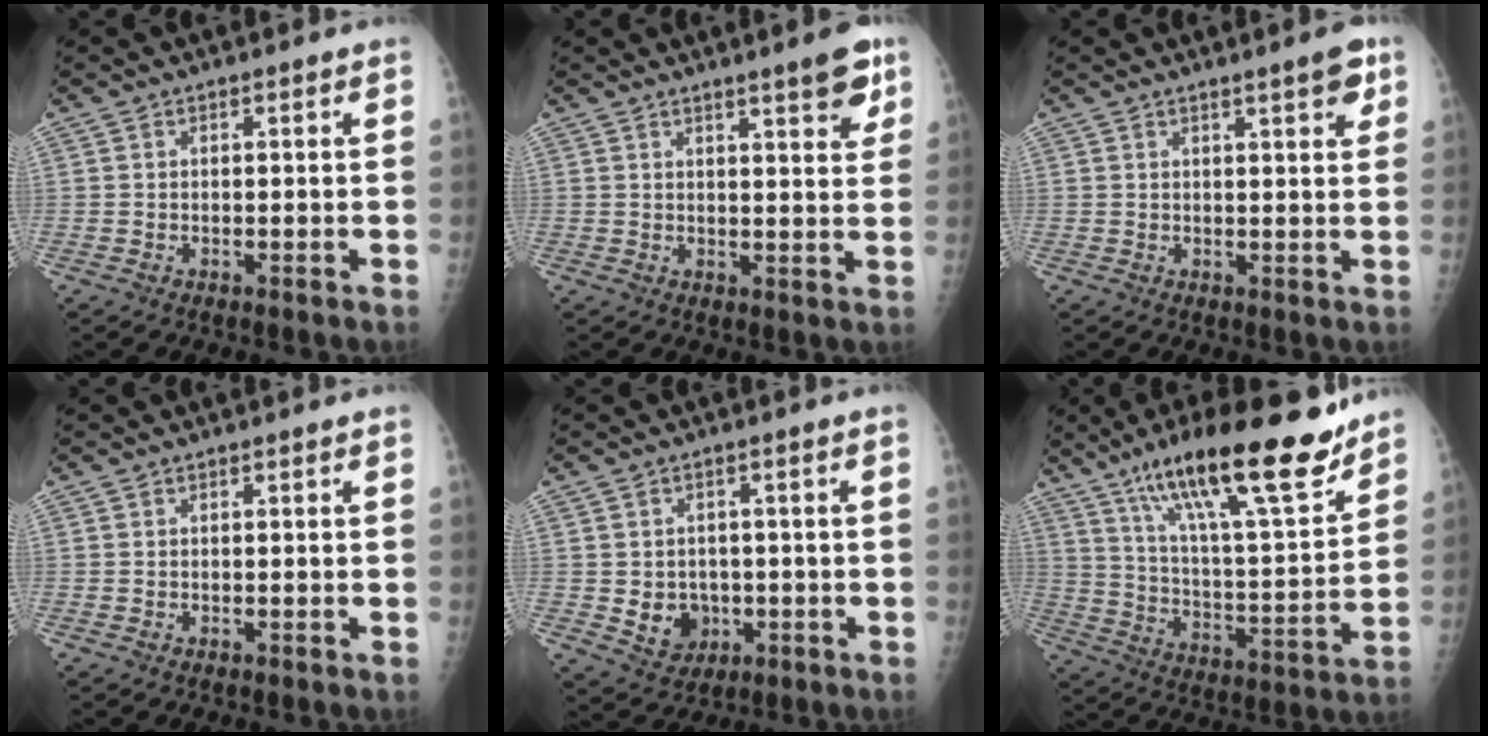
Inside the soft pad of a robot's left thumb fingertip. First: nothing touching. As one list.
[{"total": 6.5, "force": [4.1, 1.3, 4.9], "torque": [-0.053, -0.020, 0.053]}, {"total": 4.3, "force": [2.5, 0.9, 3.3], "torque": [-0.035, -0.010, 0.031]}, {"total": 0.0}, {"total": 6.2, "force": [-1.0, 5.3, 3.0], "torque": [-0.019, 0.002, -0.002]}, {"total": 25.1, "force": [17.2, 5.5, 17.4], "torque": [-0.260, -0.067, 0.288]}]